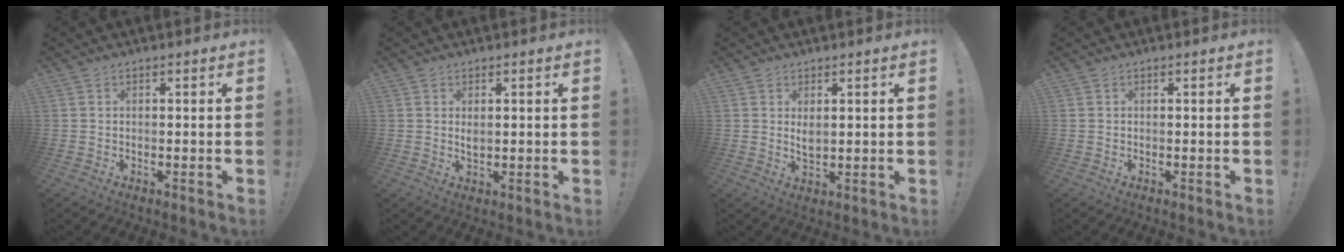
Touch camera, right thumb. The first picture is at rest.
{"total": 1.9, "force": [0.9, 0.8, 1.4], "torque": [-0.015, -0.007, 0.014]}
{"total": 3.0, "force": [1.4, 1.5, 2.2], "torque": [-0.024, -0.013, 0.022]}
{"total": 0.0}